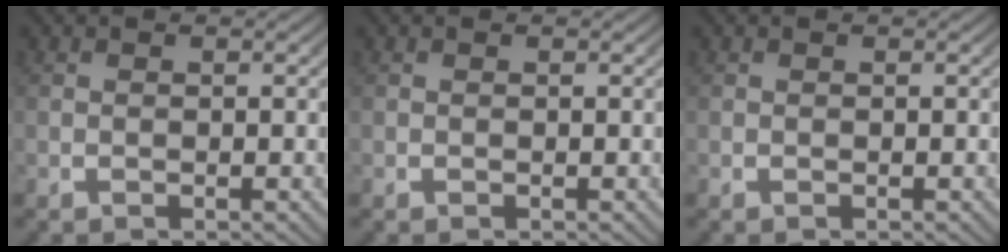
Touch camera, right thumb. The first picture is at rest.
{"total": 0.0}
{"total": 0.0}